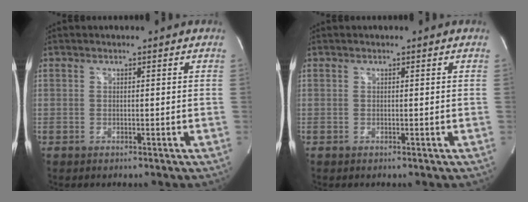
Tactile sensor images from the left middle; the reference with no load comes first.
{"total": 0.0}